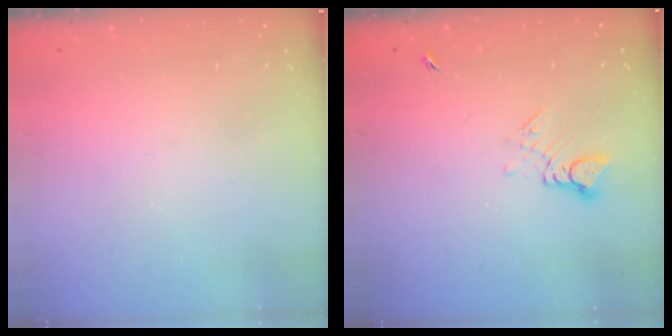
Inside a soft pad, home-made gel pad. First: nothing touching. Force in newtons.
{"total": 3.9, "press": 3.9, "slide": 0.6}